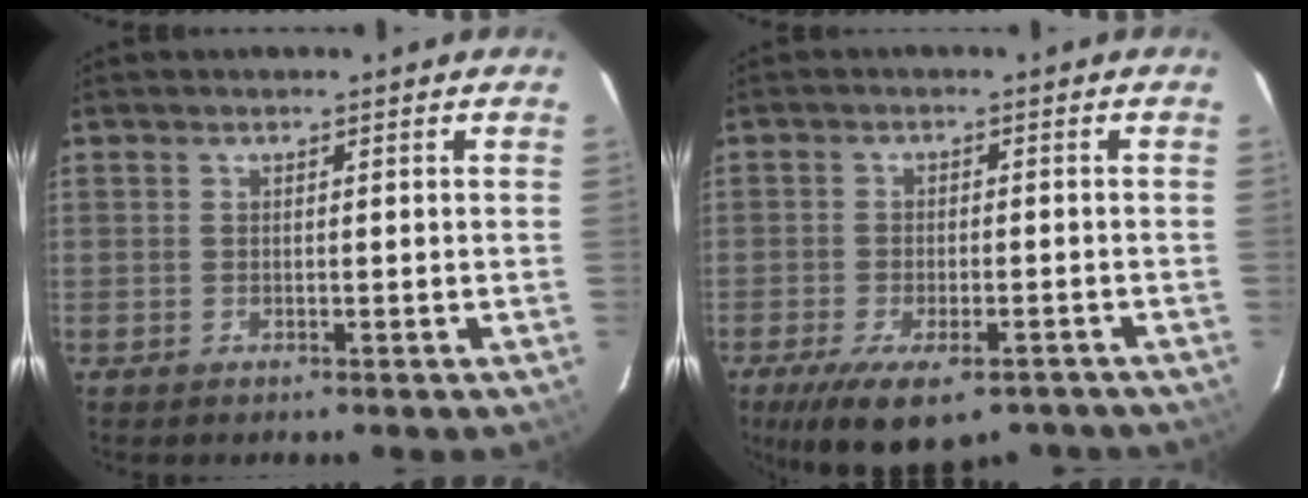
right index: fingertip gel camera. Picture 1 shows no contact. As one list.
[{"total": 13.6, "force": [-9.3, 5.4, 8.2], "torque": [-0.168, -0.031, -0.141]}]